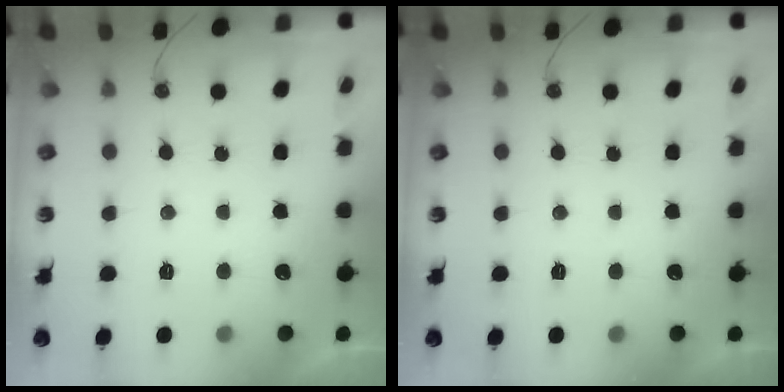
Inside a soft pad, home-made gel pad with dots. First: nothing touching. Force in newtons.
{"total": 0.0}